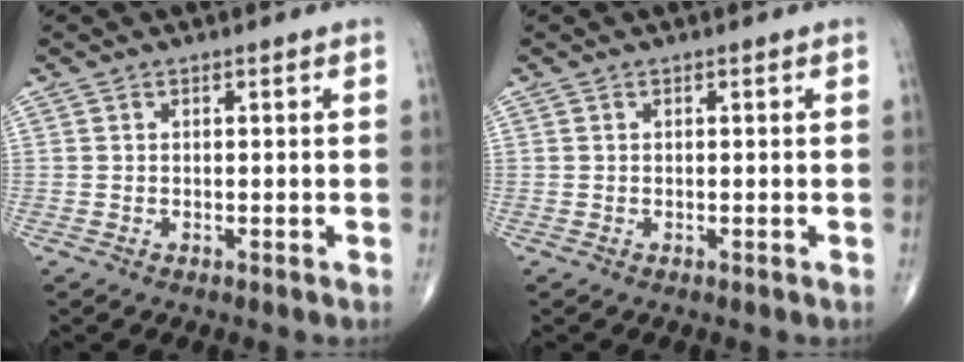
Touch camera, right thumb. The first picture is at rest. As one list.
[{"total": 0.0}]